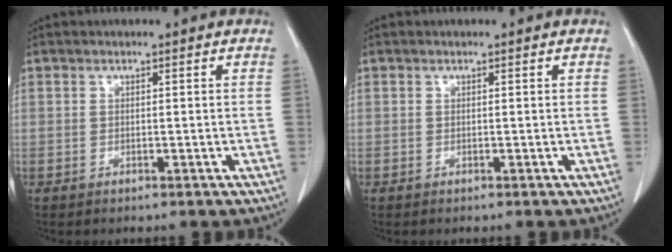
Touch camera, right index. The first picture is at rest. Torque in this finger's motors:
{"motor_torque": [0.03, 0.12, -0.02, 0.00]}